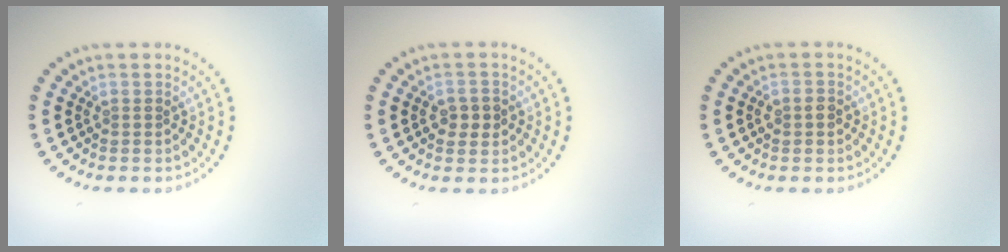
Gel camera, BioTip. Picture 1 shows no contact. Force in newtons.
{"total": 1.9, "press": 1.9, "slide": 0.2}
{"total": 1.4, "press": 1.3, "slide": 0.4}